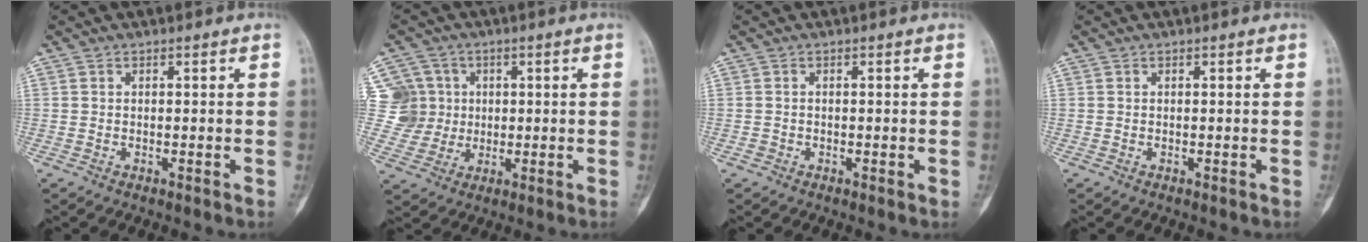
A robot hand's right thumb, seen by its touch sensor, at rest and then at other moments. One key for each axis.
{"total": 9.2, "fx": 1.7, "fy": 8.9, "fz": 1.4, "tx": 0.006, "ty": 0.011, "tz": 0.033}
{"total": 0.5, "fx": -0.2, "fy": 0.5, "fz": 0.1, "tx": 0.003, "ty": 0.002, "tz": -0.003}
{"total": 0.0}